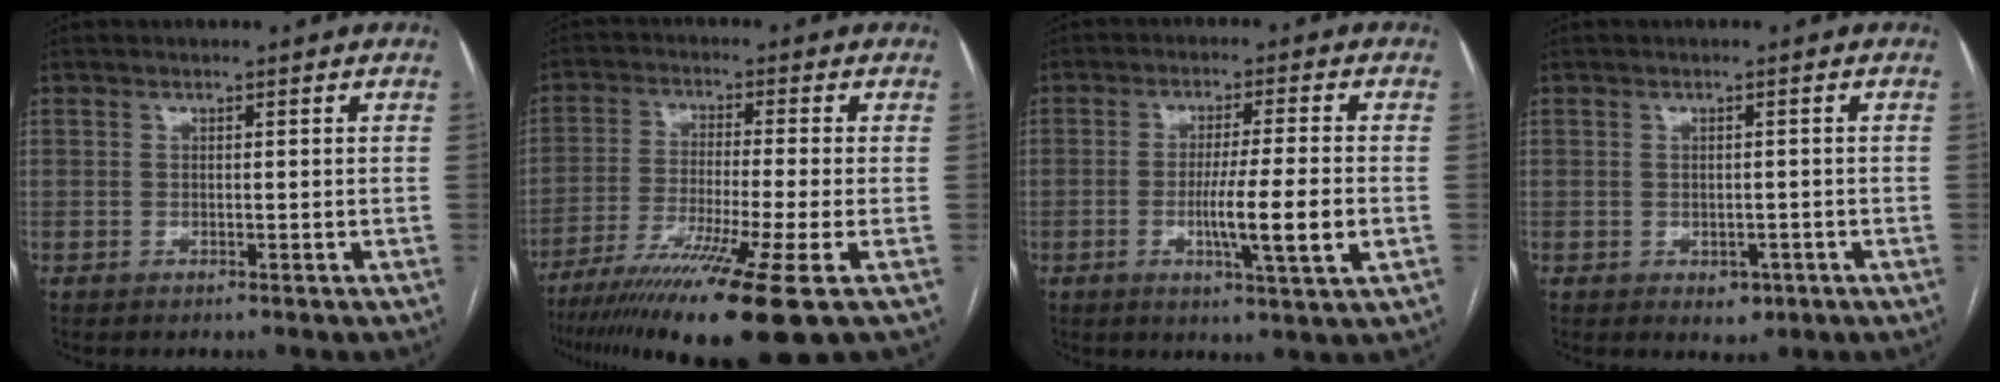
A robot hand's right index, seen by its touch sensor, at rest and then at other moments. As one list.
[{"total": 15.7, "force": [-10.0, -1.5, 12.0], "torque": [-0.203, -0.046, -0.166]}, {"total": 9.3, "force": [-2.0, -0.3, 9.0], "torque": [-0.151, -0.016, -0.036]}, {"total": 2.6, "force": [-1.1, 1.9, 1.5], "torque": [-0.012, 0.002, -0.005]}]